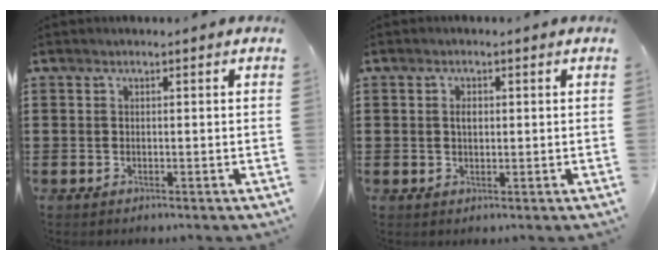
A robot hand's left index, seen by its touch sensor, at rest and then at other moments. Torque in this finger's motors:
{"motor_torque": [2.14, 0.00, 0.02, 0.02]}